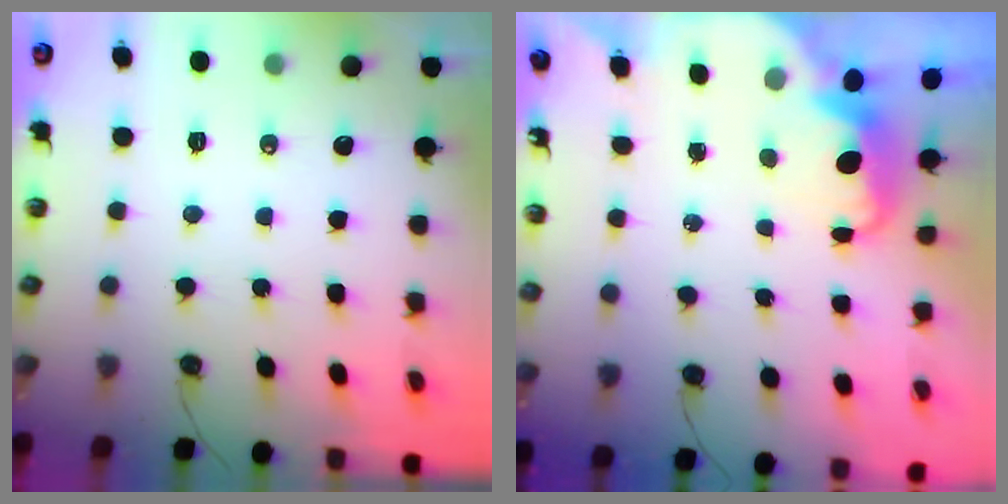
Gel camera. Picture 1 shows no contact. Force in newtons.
{"total": 2.6, "press": 2.5, "slide": 0.6}